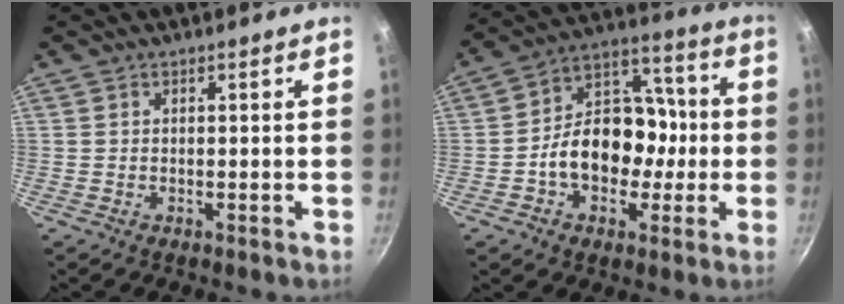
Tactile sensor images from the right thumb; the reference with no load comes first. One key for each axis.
{"total": 16.1, "fx": -2.7, "fy": 12.1, "fz": 10.4, "tx": -0.114, "ty": 0.050, "tz": -0.053}